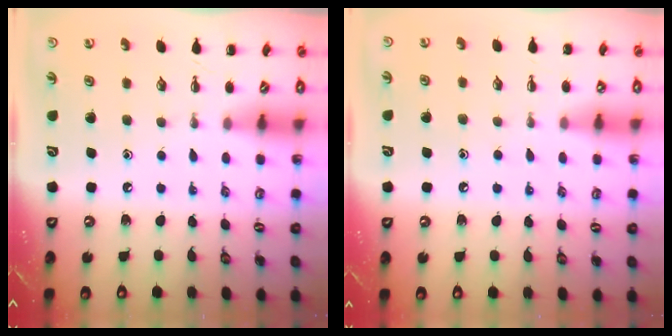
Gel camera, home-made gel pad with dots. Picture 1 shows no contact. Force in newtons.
{"total": 4.3, "press": 4.1, "slide": 1.4}